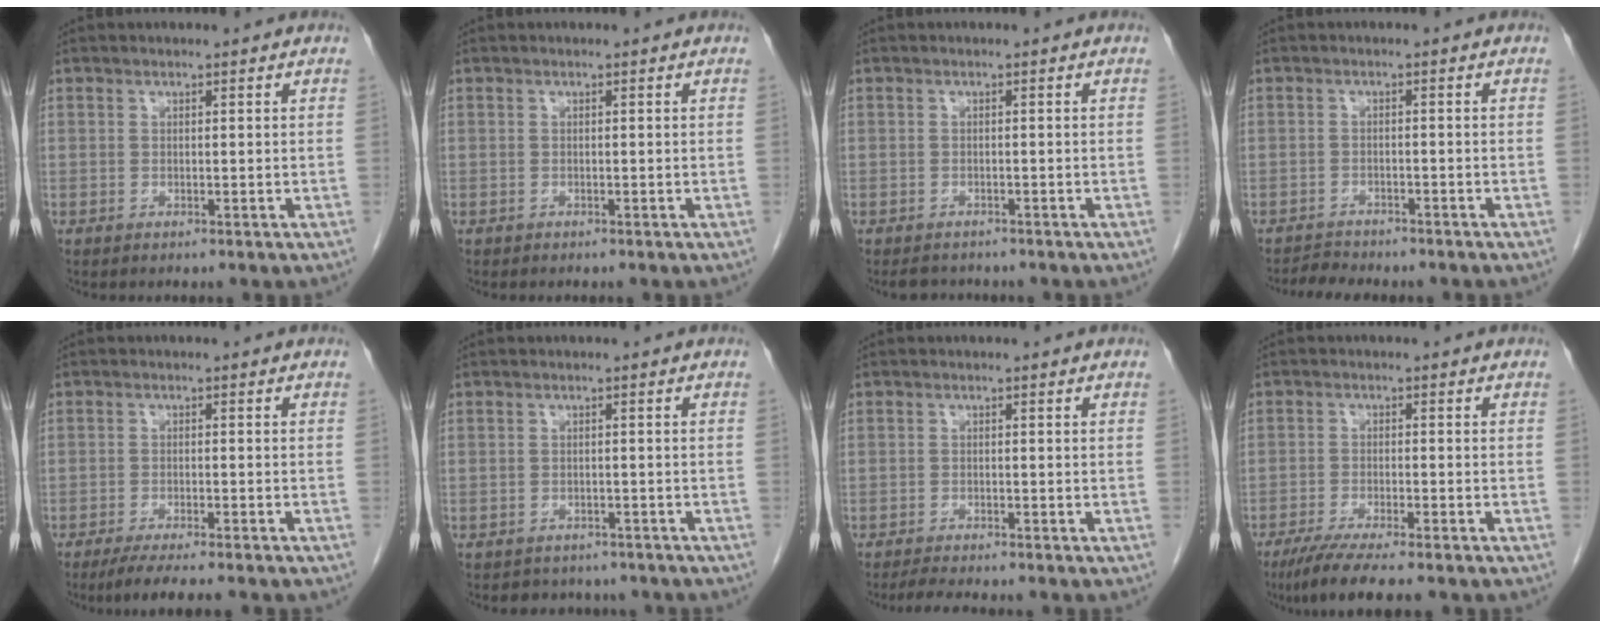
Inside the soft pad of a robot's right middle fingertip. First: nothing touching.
{"total": 0.0}
{"total": 3.0, "force": [-2.7, 1.2, 0.6], "torque": [-0.012, -0.005, -0.036]}
{"total": 2.8, "force": [-2.8, 0.3, 0.1], "torque": [-0.007, -0.011, -0.046]}
{"total": 8.7, "force": [-7.3, 0.5, 4.7], "torque": [-0.060, -0.016, -0.108]}
{"total": 6.7, "force": [-5.8, 3.1, 1.1], "torque": [-0.011, 0.008, -0.062]}
{"total": 4.7, "force": [-4.3, 0.4, 2.1], "torque": [-0.034, -0.014, -0.065]}
{"total": 9.0, "force": [-7.1, 0.7, 5.4], "torque": [-0.083, -0.021, -0.110]}